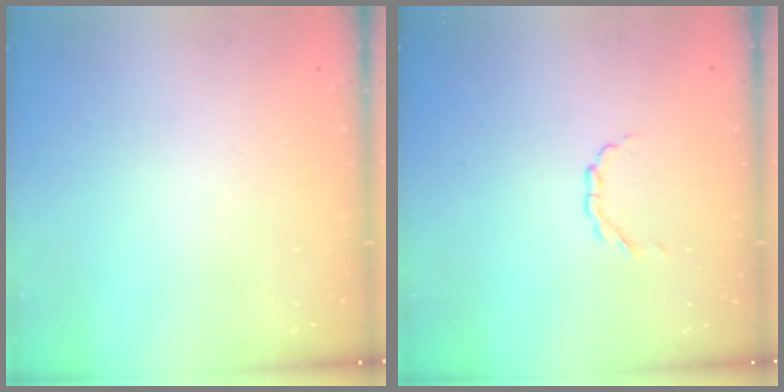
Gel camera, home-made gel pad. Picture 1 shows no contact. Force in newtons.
{"total": 1.7, "press": 1.7, "slide": 0.1}